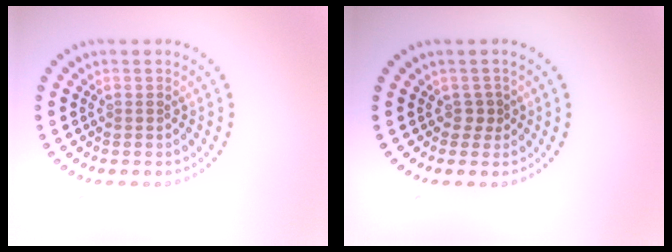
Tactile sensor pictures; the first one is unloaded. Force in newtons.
{"total": 1.0, "press": 0.8, "slide": 0.5}